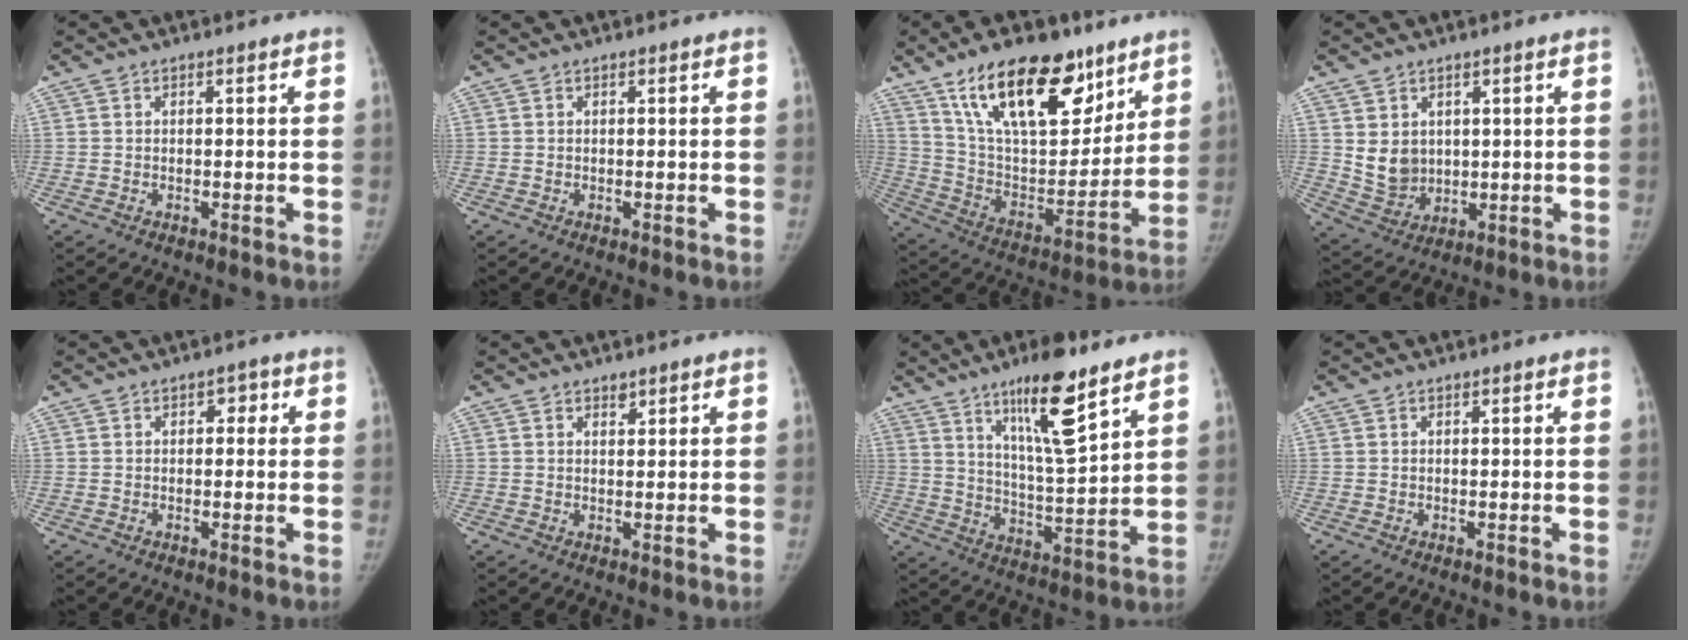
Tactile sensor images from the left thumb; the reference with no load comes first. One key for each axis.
{"total": 0.0}
{"total": 25.7, "fx": 15.9, "fy": 11.9, "fz": 16.4, "tx": -0.226, "ty": -0.046, "tz": 0.276}
{"total": 6.6, "fx": 1.7, "fy": 5.4, "fz": 3.3, "tx": -0.040, "ty": -0.021, "tz": 0.053}
{"total": 2.3, "fx": 0.5, "fy": 1.6, "fz": 1.5, "tx": 0.000, "ty": 0.005, "tz": 0.000}
{"total": 1.3, "fx": 1.1, "fy": 0.7, "fz": 0.5, "tx": 0.000, "ty": -0.007, "tz": 0.016}
{"total": 14.7, "fx": 9.2, "fy": 2.9, "fz": 11.1, "tx": -0.174, "ty": -0.059, "tz": 0.161}
{"total": 0.0}